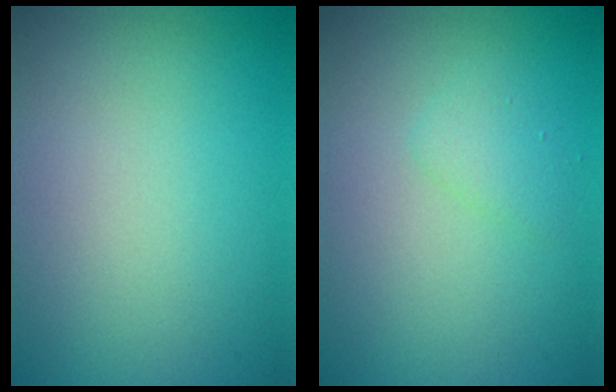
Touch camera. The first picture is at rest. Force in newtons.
{"total": 1.3, "press": 1.3, "slide": 0.1}